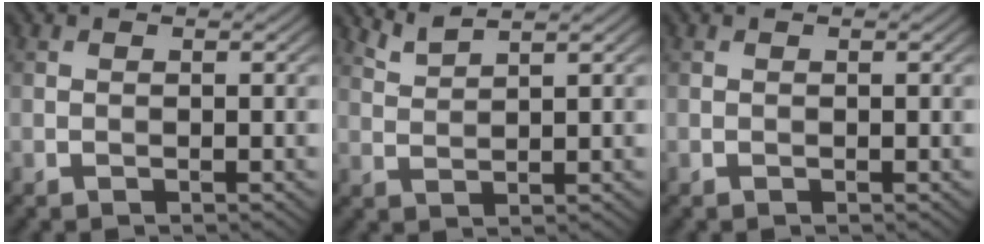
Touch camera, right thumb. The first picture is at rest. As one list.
[{"total": 2.8, "force": [2.3, 0.4, 1.4], "torque": [-0.030, 0.006, 0.054]}, {"total": 0.0}]